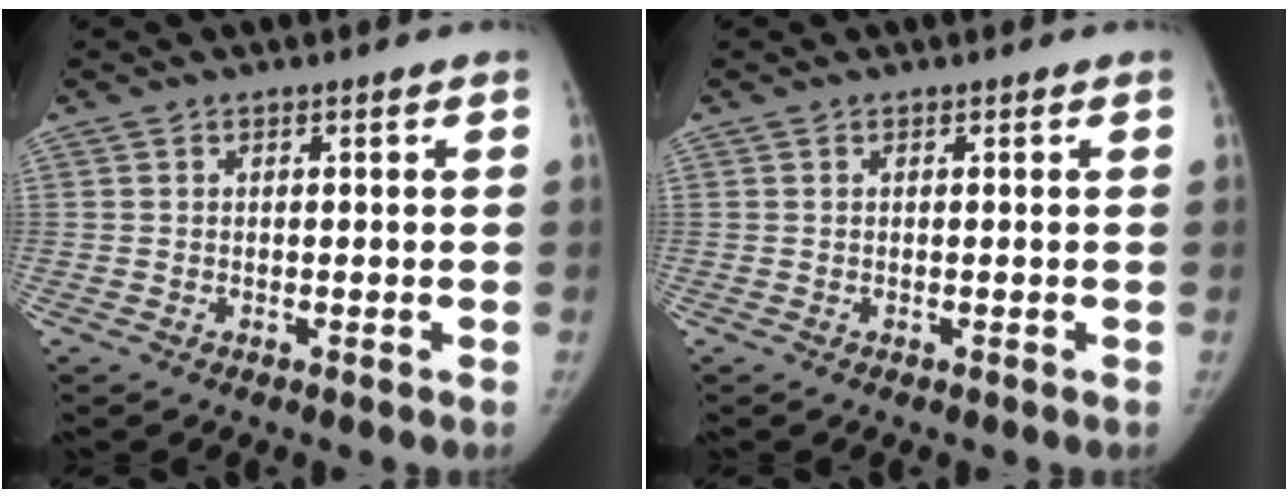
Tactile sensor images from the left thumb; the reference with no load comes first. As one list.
[{"total": 0.0}]